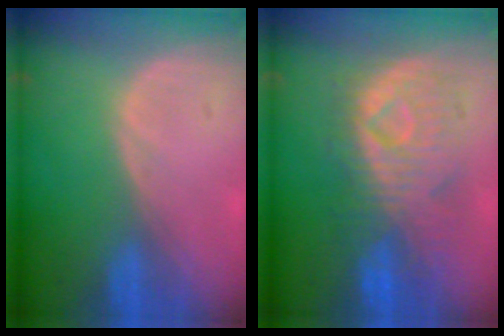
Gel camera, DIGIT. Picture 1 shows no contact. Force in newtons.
{"total": 9.4, "press": 9.0, "slide": 2.4}